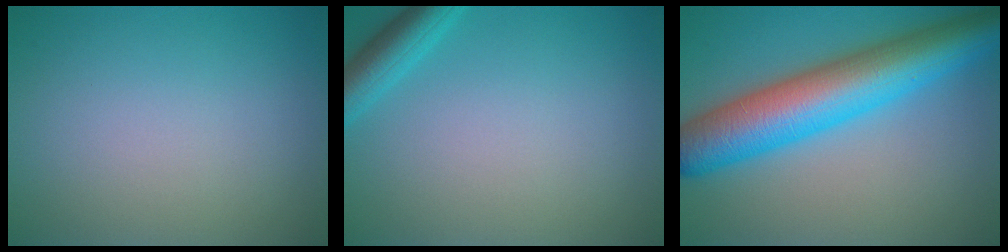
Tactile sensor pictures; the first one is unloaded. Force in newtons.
{"total": 2.9, "press": 2.9, "slide": 0.2}
{"total": 10.5, "press": 10.5, "slide": 0.3}